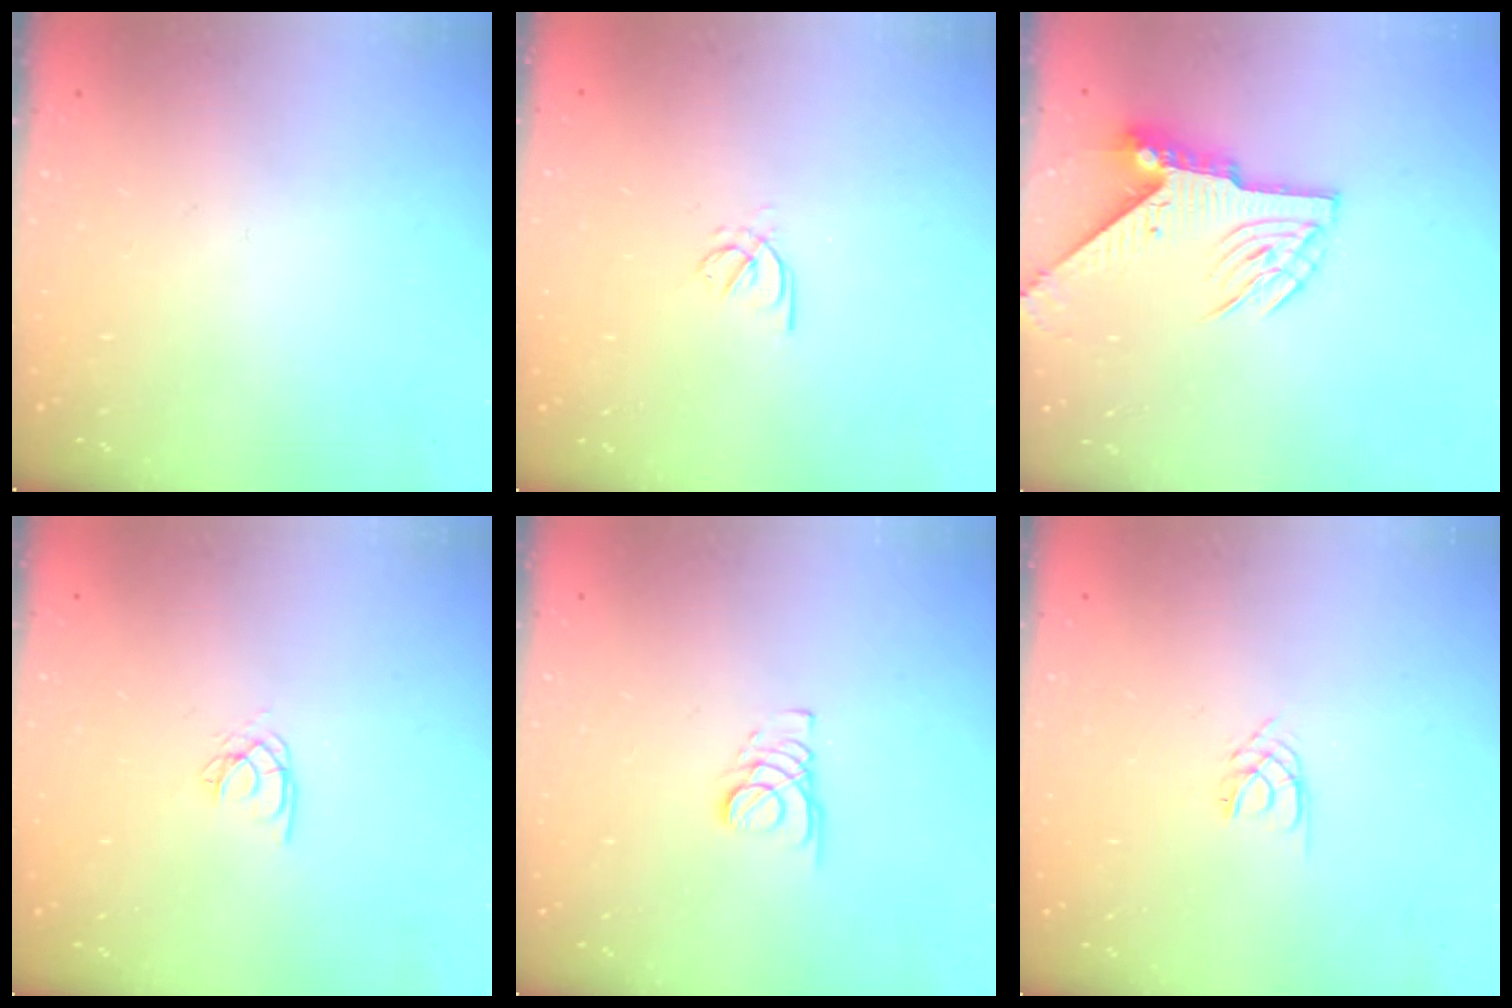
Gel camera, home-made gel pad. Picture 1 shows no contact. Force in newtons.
{"total": 1.7, "press": 1.6, "slide": 0.5}
{"total": 7.6, "press": 7.6, "slide": 0.6}
{"total": 2.5, "press": 2.5, "slide": 0.1}
{"total": 1.8, "press": 1.7, "slide": 0.1}
{"total": 2.4, "press": 2.4, "slide": 0.3}